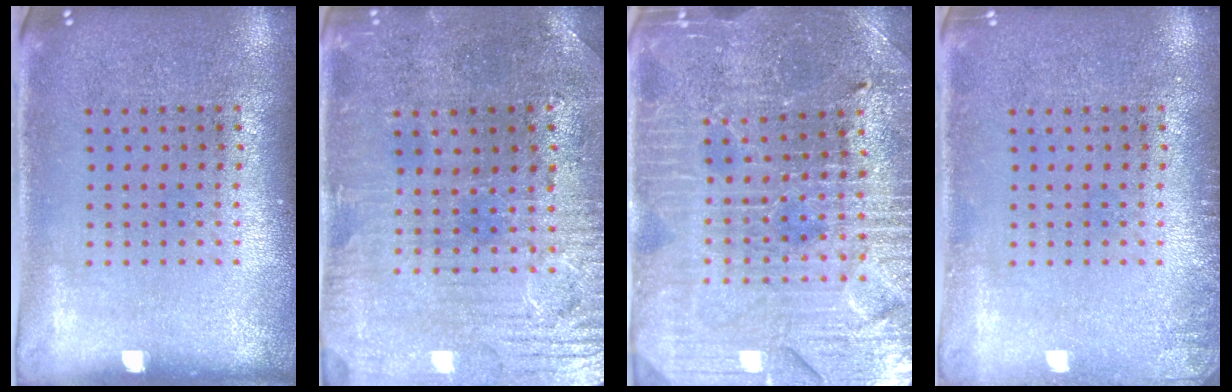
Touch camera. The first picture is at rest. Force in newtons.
{"total": 1.3, "press": 1.2, "slide": 0.6}
{"total": 3.8, "press": 3.7, "slide": 0.8}
{"total": 1.1, "press": 1.1, "slide": 0.2}